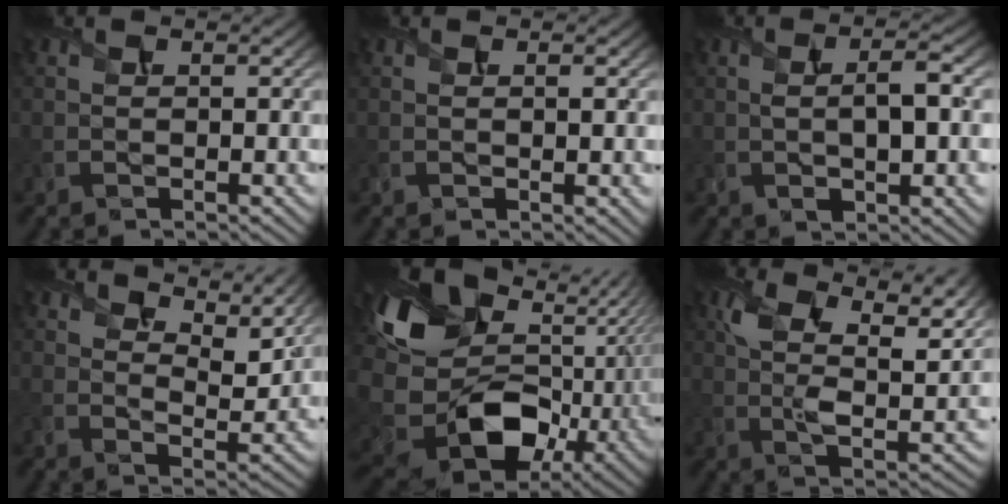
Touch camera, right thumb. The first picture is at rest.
{"total": 1.2, "force": [0.3, 0.3, 1.1], "torque": [-0.018, -0.002, 0.008]}
{"total": 6.2, "force": [0.1, 2.4, 5.7], "torque": [-0.101, -0.003, 0.005]}
{"total": 9.4, "force": [7.4, 3.6, 4.4], "torque": [-0.094, -0.013, 0.108]}
{"total": 18.1, "force": [-1.4, 13.1, 12.4], "torque": [-0.262, -0.028, -0.013]}
{"total": 12.4, "force": [6.0, 5.9, 9.1], "torque": [-0.185, -0.011, 0.107]}